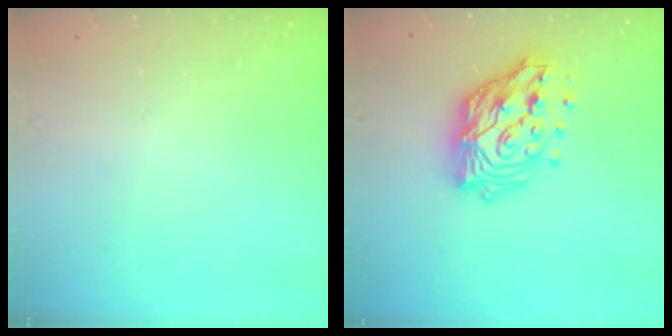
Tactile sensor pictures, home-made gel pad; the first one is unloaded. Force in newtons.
{"total": 17.9, "press": 17.8, "slide": 1.7}